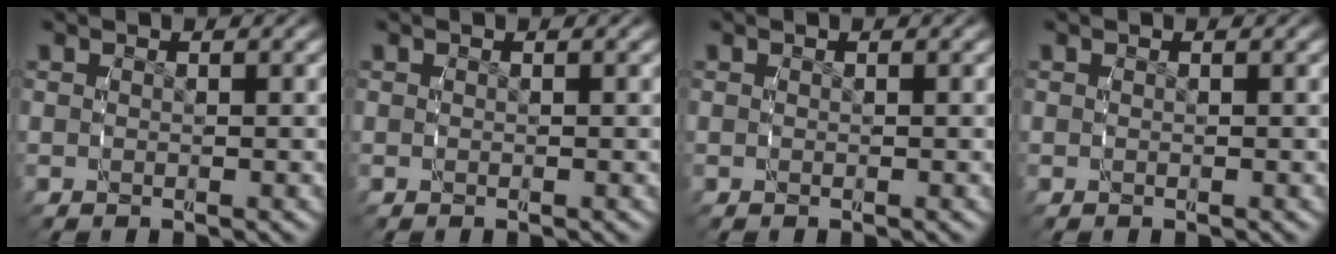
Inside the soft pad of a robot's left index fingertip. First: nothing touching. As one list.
[{"total": 0.0}, {"total": 0.0}, {"total": 0.0}]